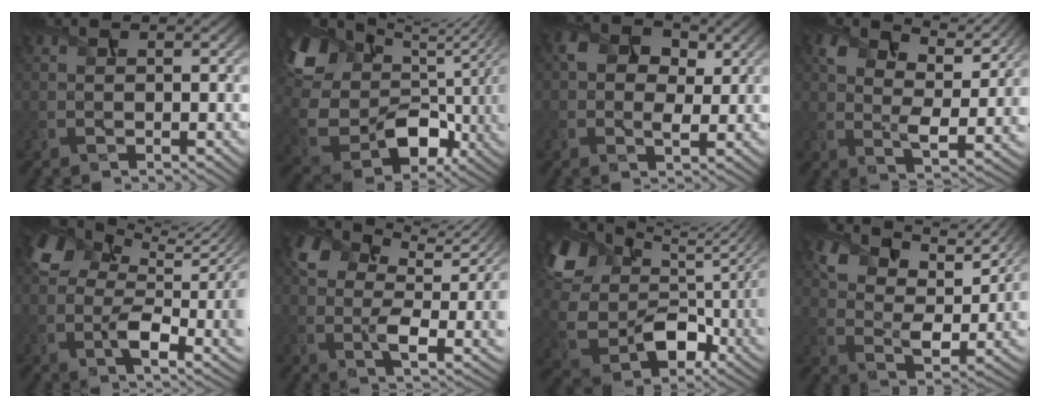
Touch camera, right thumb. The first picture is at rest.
{"total": 15.6, "force": [5.4, 10.3, 10.4], "torque": [-0.257, 0.001, 0.107]}
{"total": 4.7, "force": [1.0, 3.3, 3.3], "torque": [-0.057, 0.001, 0.010]}
{"total": 8.2, "force": [5.0, 3.5, 5.4], "torque": [-0.109, -0.006, 0.094]}
{"total": 11.3, "force": [3.6, 6.4, 8.6], "torque": [-0.174, -0.020, 0.071]}
{"total": 9.2, "force": [4.5, 4.5, 6.6], "torque": [-0.135, -0.006, 0.086]}
{"total": 14.1, "force": [6.2, 8.7, 9.1], "torque": [-0.217, 0.004, 0.123]}
{"total": 11.6, "force": [8.8, 4.3, 6.2], "torque": [-0.145, -0.008, 0.151]}